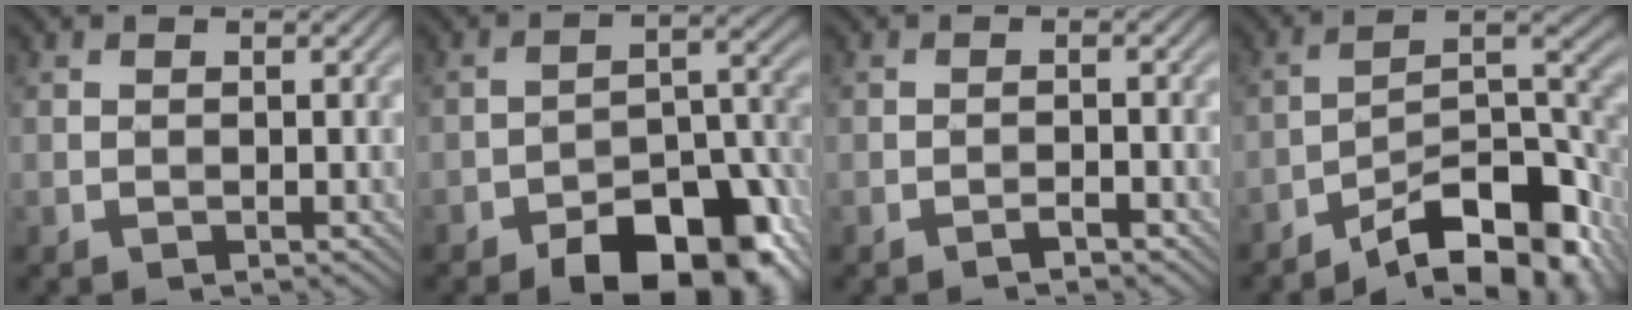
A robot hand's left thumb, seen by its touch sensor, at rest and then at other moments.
{"total": 14.3, "force": [-9.4, 6.2, 8.8], "torque": [-0.126, -0.009, -0.148]}
{"total": 1.4, "force": [-1.1, 0.2, 0.9], "torque": [-0.012, 0.004, -0.020]}
{"total": 13.3, "force": [-9.4, 4.0, 8.6], "torque": [-0.131, 0.001, -0.168]}